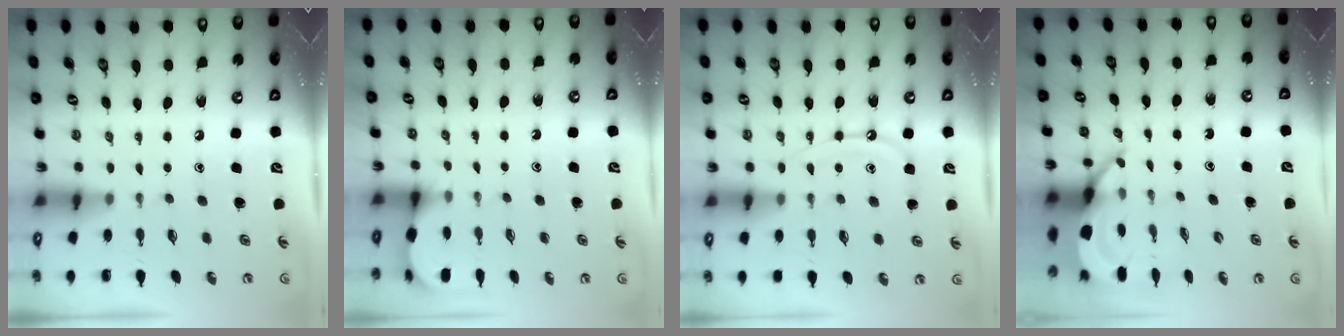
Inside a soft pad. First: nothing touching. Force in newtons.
{"total": 1.3, "press": 1.3, "slide": 0.1}
{"total": 8.5, "press": 8.5, "slide": 0.9}
{"total": 6.5, "press": 6.4, "slide": 0.9}